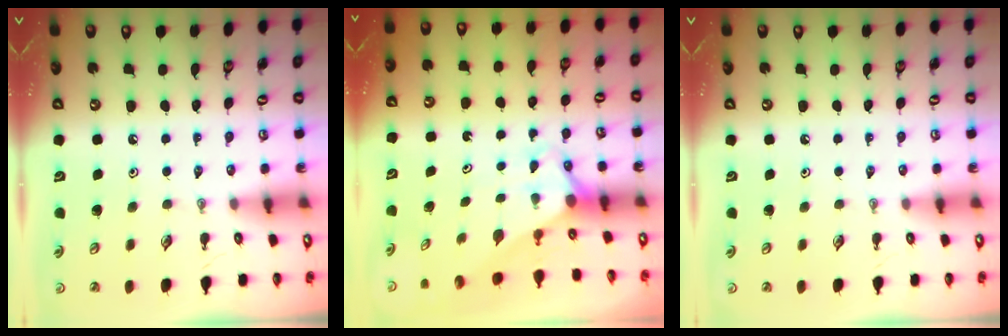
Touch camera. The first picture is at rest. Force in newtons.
{"total": 2.8, "press": 2.8, "slide": 0.0}
{"total": 0.0}